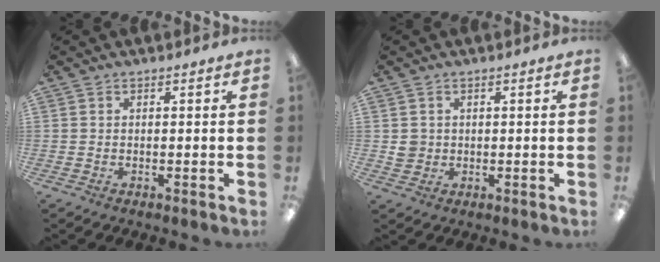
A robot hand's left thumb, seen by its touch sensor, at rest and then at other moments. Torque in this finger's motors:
{"motor_torque": [0.48, 0.42, 0.42, -0.27, -0.03]}